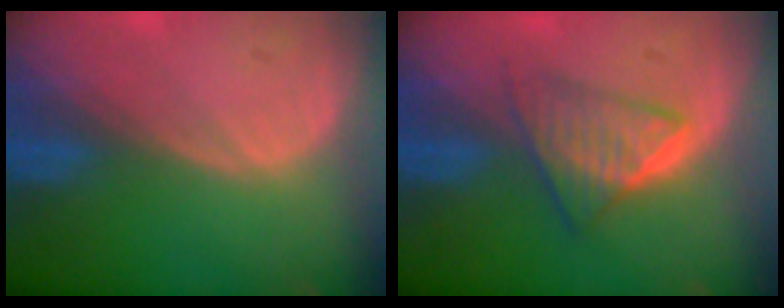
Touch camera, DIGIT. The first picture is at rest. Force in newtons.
{"total": 6.3, "press": 5.4, "slide": 3.2}